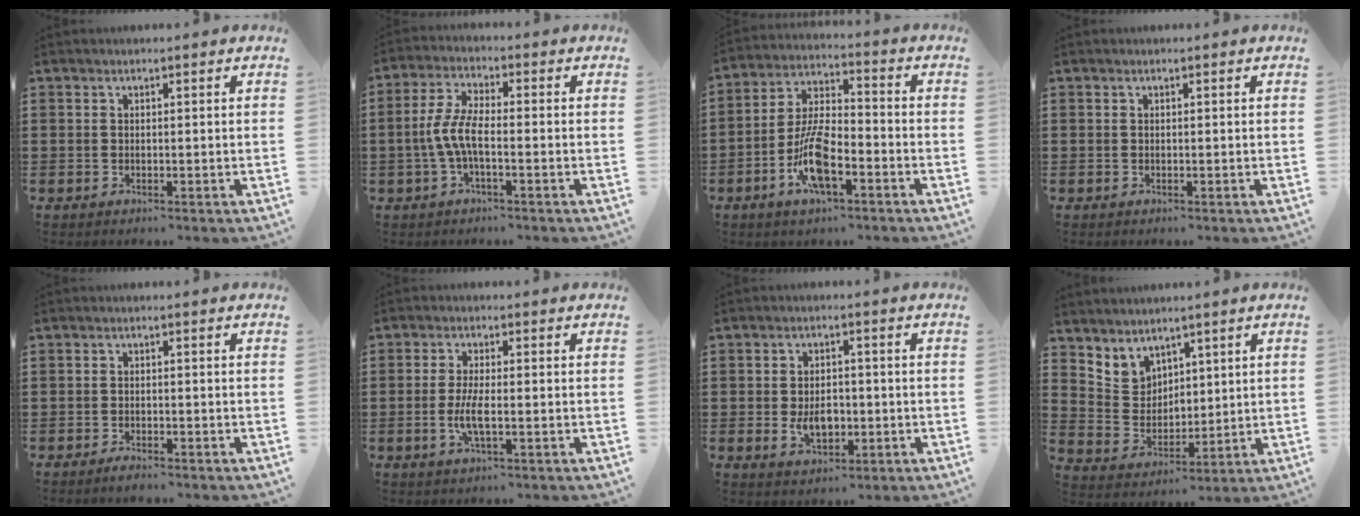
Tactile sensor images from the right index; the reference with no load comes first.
{"total": 5.8, "force": [-1.9, 1.6, 5.3], "torque": [-0.134, -0.014, -0.046]}
{"total": 9.7, "force": [-4.0, 3.5, 8.1], "torque": [-0.177, 0.001, -0.078]}
{"total": 0.0}
{"total": 1.4, "force": [-1.3, 0.0, 0.4], "torque": [-0.012, -0.005, -0.023]}
{"total": 4.2, "force": [-1.1, 0.9, 4.0], "torque": [-0.090, -0.007, -0.026]}
{"total": 4.5, "force": [-0.9, 2.8, 3.4], "torque": [-0.056, 0.002, -0.016]}
{"total": 5.2, "force": [3.7, 3.5, 0.4], "torque": [-0.033, -0.006, 0.072]}